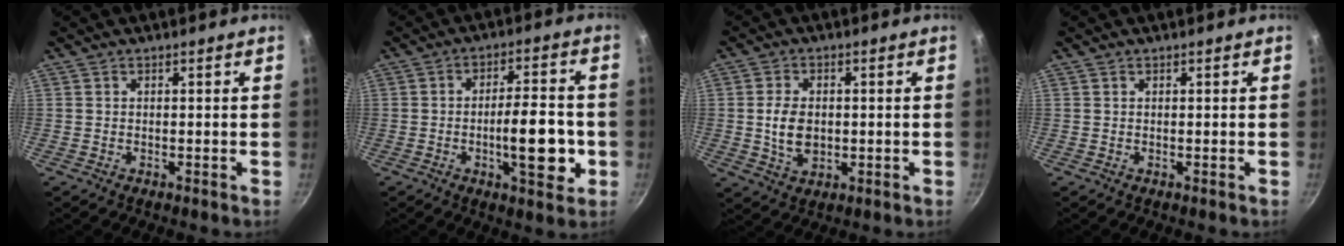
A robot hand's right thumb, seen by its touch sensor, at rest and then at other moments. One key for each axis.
{"total": 11.8, "fx": -2.7, "fy": 4.2, "fz": 10.7, "tx": -0.135, "ty": 0.014, "tz": -0.040}
{"total": 6.8, "fx": -0.1, "fy": 4.5, "fz": 5.1, "tx": -0.086, "ty": -0.003, "tz": 0.001}
{"total": 0.0}